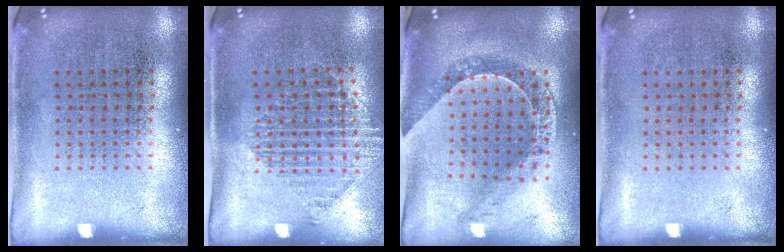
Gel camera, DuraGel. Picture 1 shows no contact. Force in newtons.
{"total": 1.4, "press": 1.2, "slide": 0.9}
{"total": 1.1, "press": 1.1, "slide": 0.2}
{"total": 0.0}